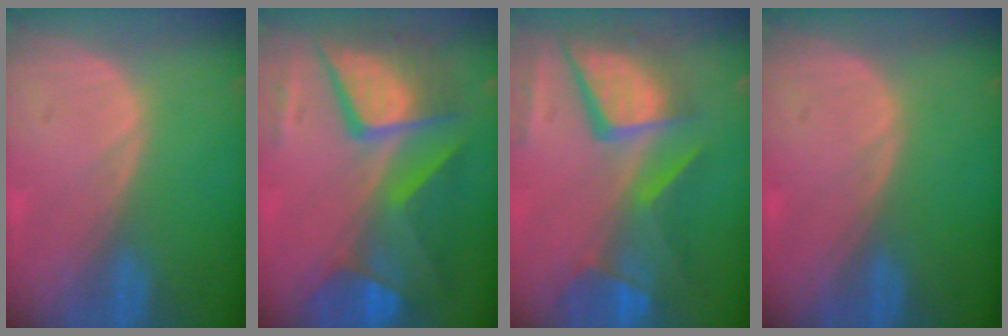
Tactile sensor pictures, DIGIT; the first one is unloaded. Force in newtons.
{"total": 12.0, "press": 11.9, "slide": 1.2}
{"total": 12.2, "press": 10.0, "slide": 7.0}
{"total": 0.0}